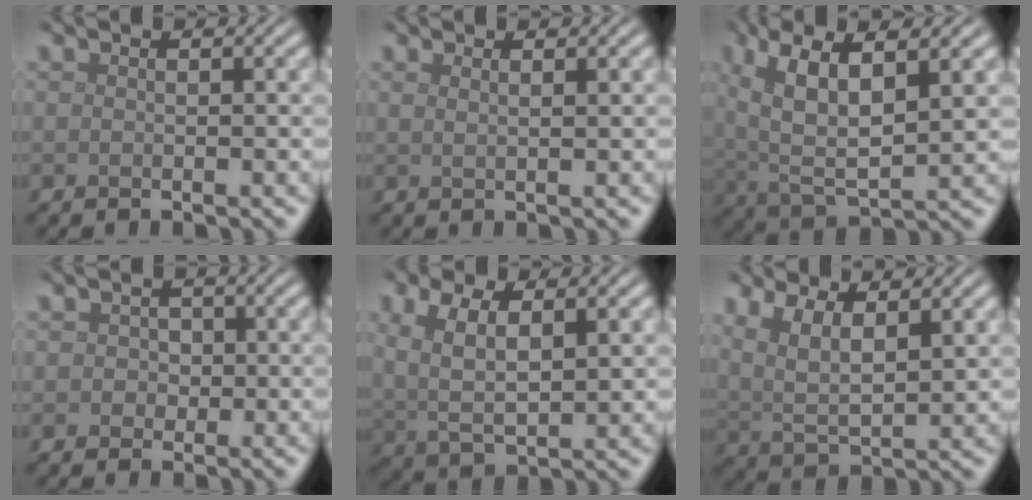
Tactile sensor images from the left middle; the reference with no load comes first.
{"total": 0.9, "force": [0.7, 0.3, 0.6], "torque": [-0.004, 0.000, 0.008]}
{"total": 8.3, "force": [3.3, 3.2, 6.9], "torque": [-0.148, 0.003, 0.057]}
{"total": 1.5, "force": [0.2, 1.4, 0.6], "torque": [0.005, 0.002, -0.003]}
{"total": 5.3, "force": [1.5, 2.7, 4.3], "torque": [-0.094, 0.001, 0.032]}
{"total": 5.2, "force": [2.3, 2.3, 4.0], "torque": [-0.087, -0.005, 0.045]}